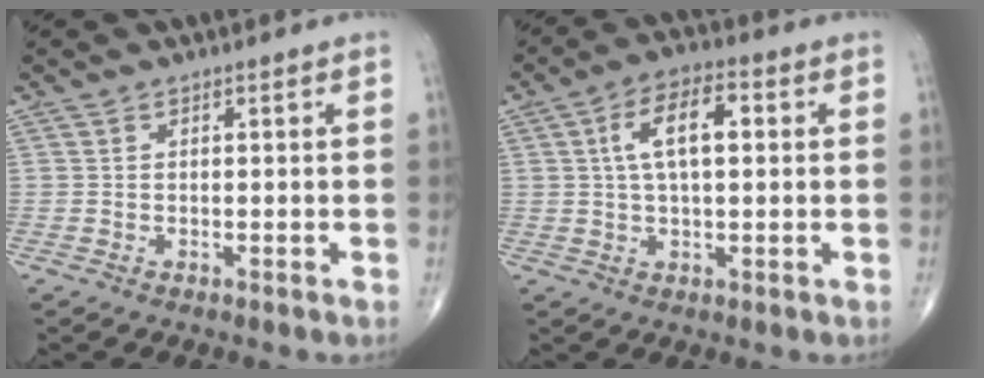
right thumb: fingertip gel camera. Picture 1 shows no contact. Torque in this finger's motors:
{"motor_torque": [1.31, 3.70, 0.66, 0.03, 0.07]}